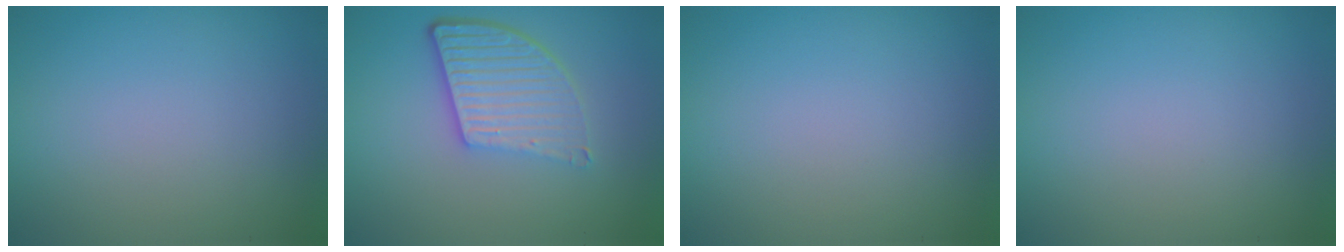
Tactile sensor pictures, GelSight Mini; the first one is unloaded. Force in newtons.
{"total": 5.5, "press": 3.8, "slide": 4.0}
{"total": 0.0}
{"total": 0.0}